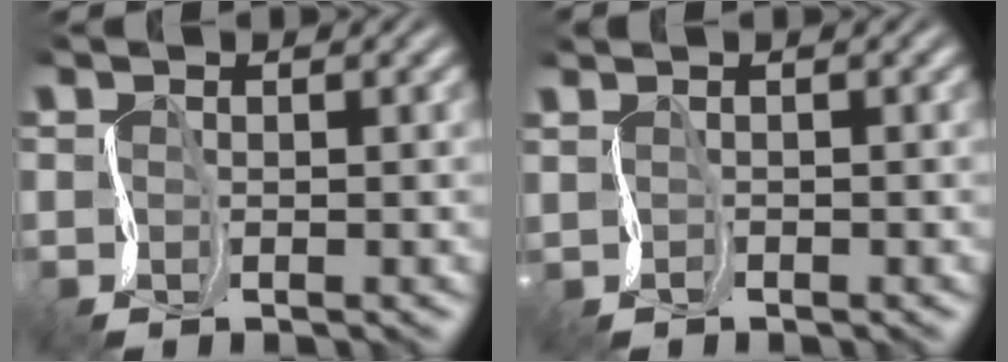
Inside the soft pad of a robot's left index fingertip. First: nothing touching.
{"total": 1.1, "force": [0.5, -0.5, -0.8], "torque": [0.013, 0.000, 0.007]}